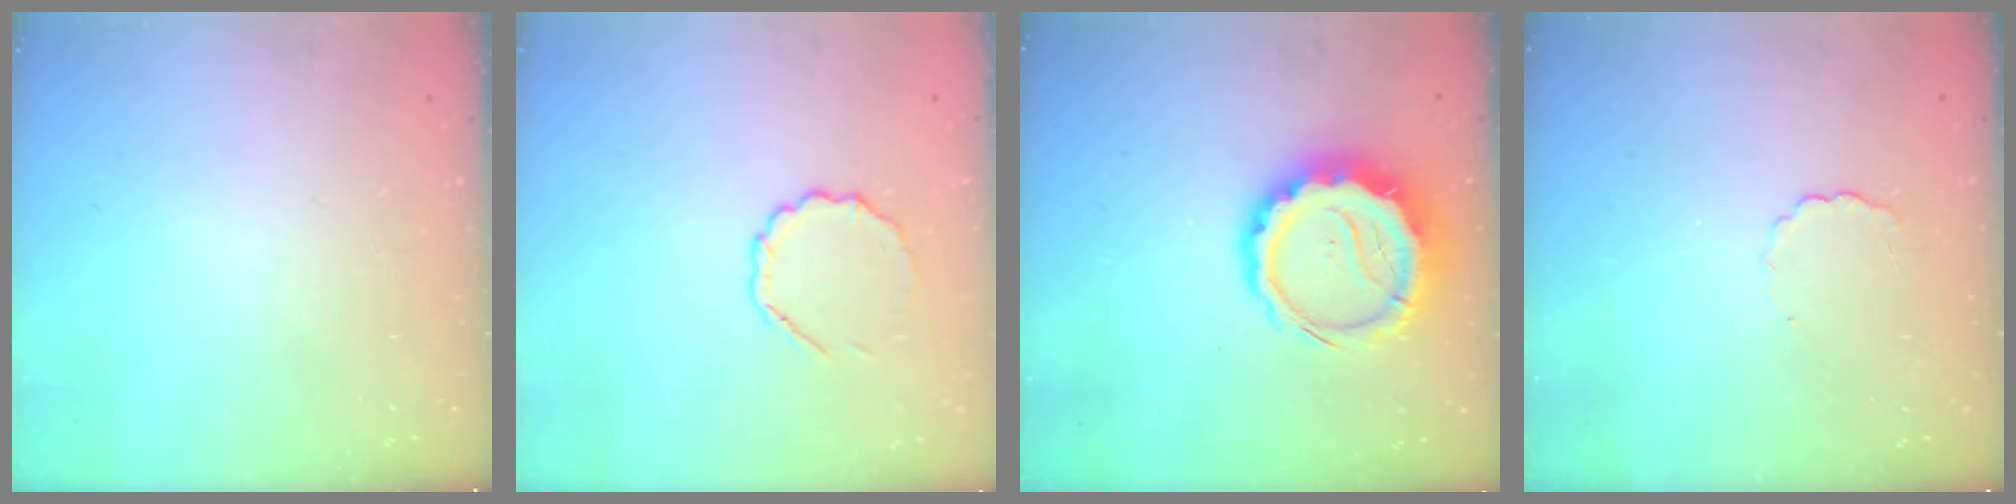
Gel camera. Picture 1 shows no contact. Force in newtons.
{"total": 5.9, "press": 5.7, "slide": 1.7}
{"total": 10.5, "press": 10.1, "slide": 2.8}
{"total": 4.3, "press": 4.2, "slide": 1.0}